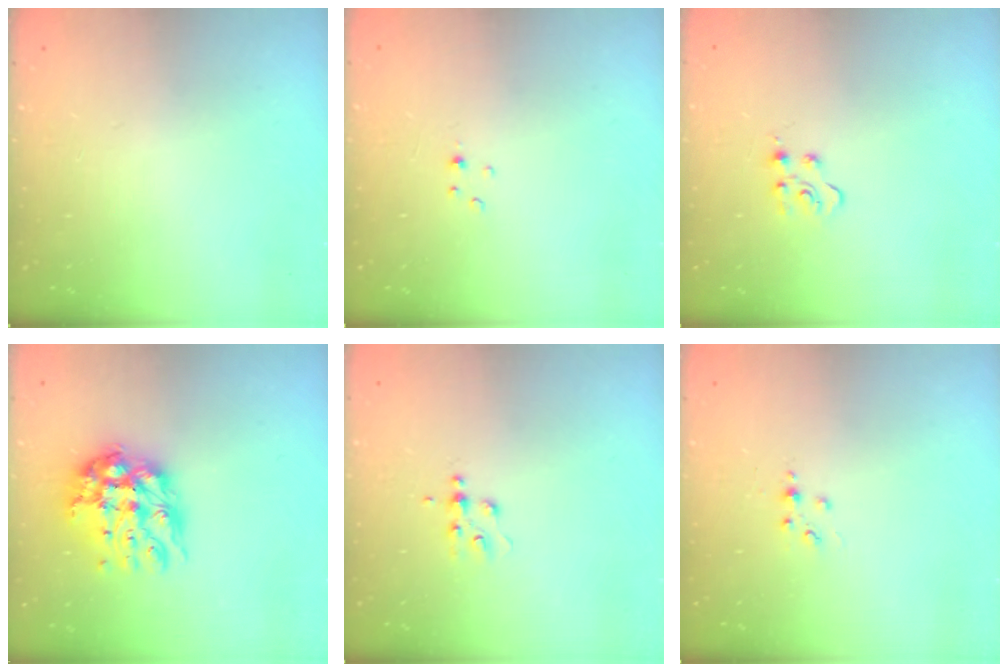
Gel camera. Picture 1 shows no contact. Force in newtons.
{"total": 1.5, "press": 1.4, "slide": 0.2}
{"total": 4.4, "press": 4.4, "slide": 0.5}
{"total": 14.7, "press": 14.6, "slide": 1.3}
{"total": 4.3, "press": 4.3, "slide": 0.5}
{"total": 3.3, "press": 3.2, "slide": 0.5}